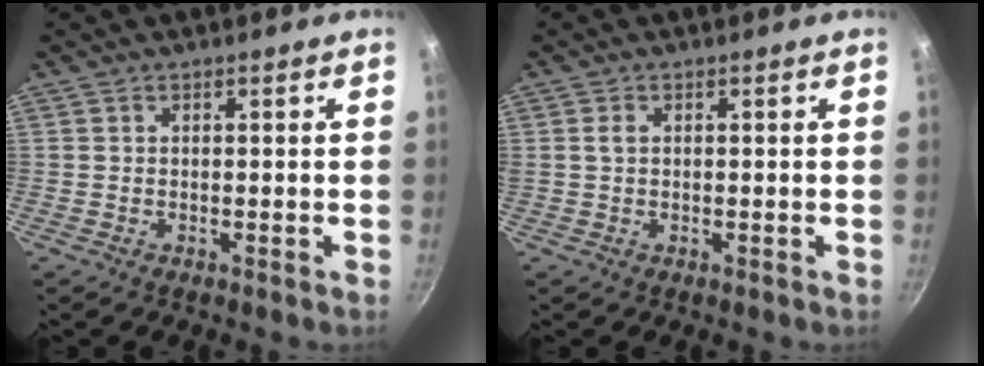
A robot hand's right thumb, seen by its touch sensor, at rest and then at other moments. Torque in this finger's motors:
{"motor_torque": [1.24, 1.53, 1.38, 0.30, 0.11]}